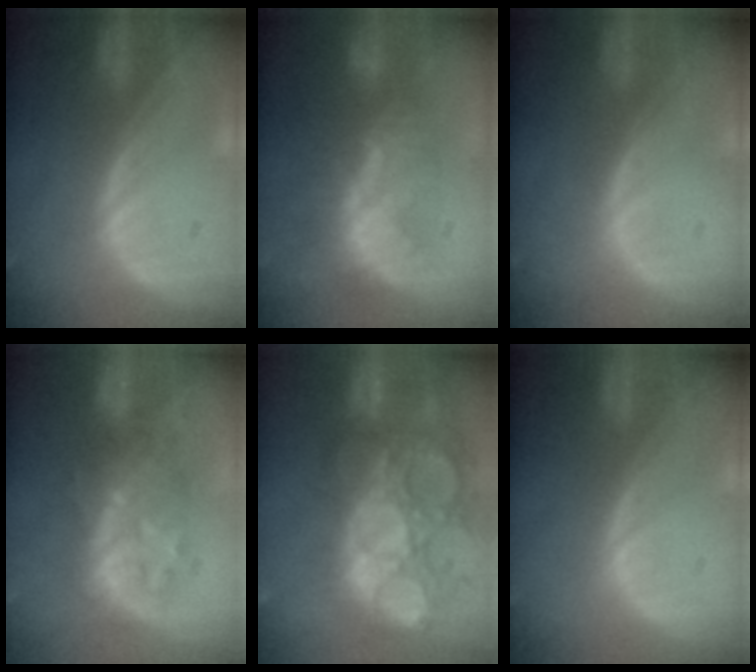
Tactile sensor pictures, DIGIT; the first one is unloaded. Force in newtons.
{"total": 8.7, "press": 7.6, "slide": 4.2}
{"total": 0.0}
{"total": 7.8, "press": 7.6, "slide": 1.9}
{"total": 15.0, "press": 12.5, "slide": 8.2}
{"total": 0.0}